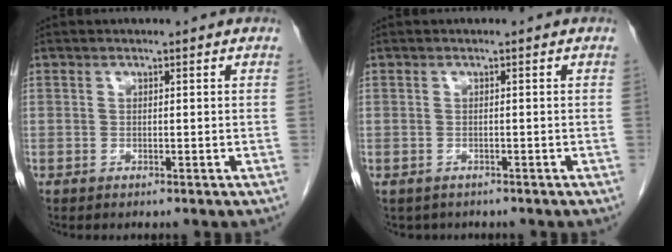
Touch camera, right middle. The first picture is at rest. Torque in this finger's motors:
{"motor_torque": [0.33, -0.03, -0.05, -0.01]}